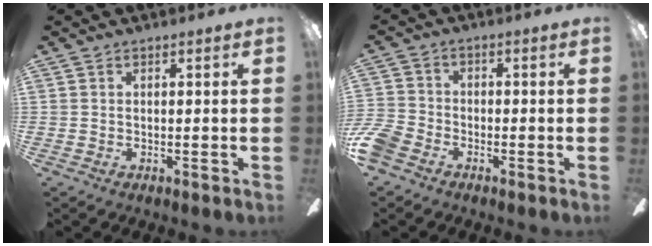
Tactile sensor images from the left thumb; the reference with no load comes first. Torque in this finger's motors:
{"motor_torque": [-0.46, 0.49, 0.01, -0.01, 0.01]}